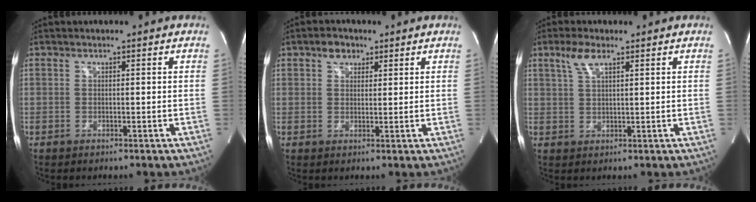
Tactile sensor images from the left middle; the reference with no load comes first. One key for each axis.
{"total": 2.9, "fx": 1.8, "fy": 2.0, "fz": 1.2, "tx": -0.022, "ty": 0.010, "tz": 0.030}
{"total": 3.7, "fx": 2.3, "fy": 0.9, "fz": 2.8, "tx": -0.066, "ty": 0.009, "tz": 0.051}